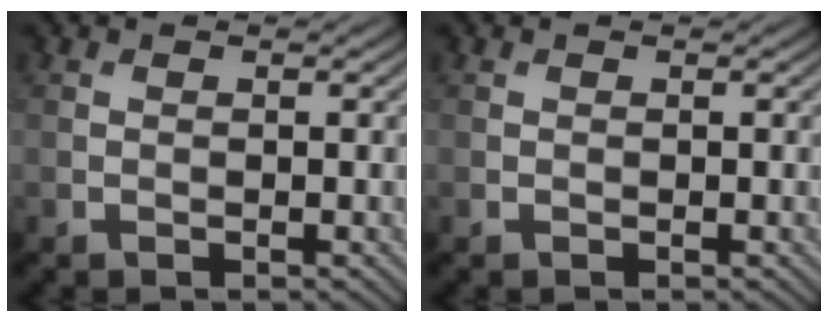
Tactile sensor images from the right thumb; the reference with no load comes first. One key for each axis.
{"total": 0.0}